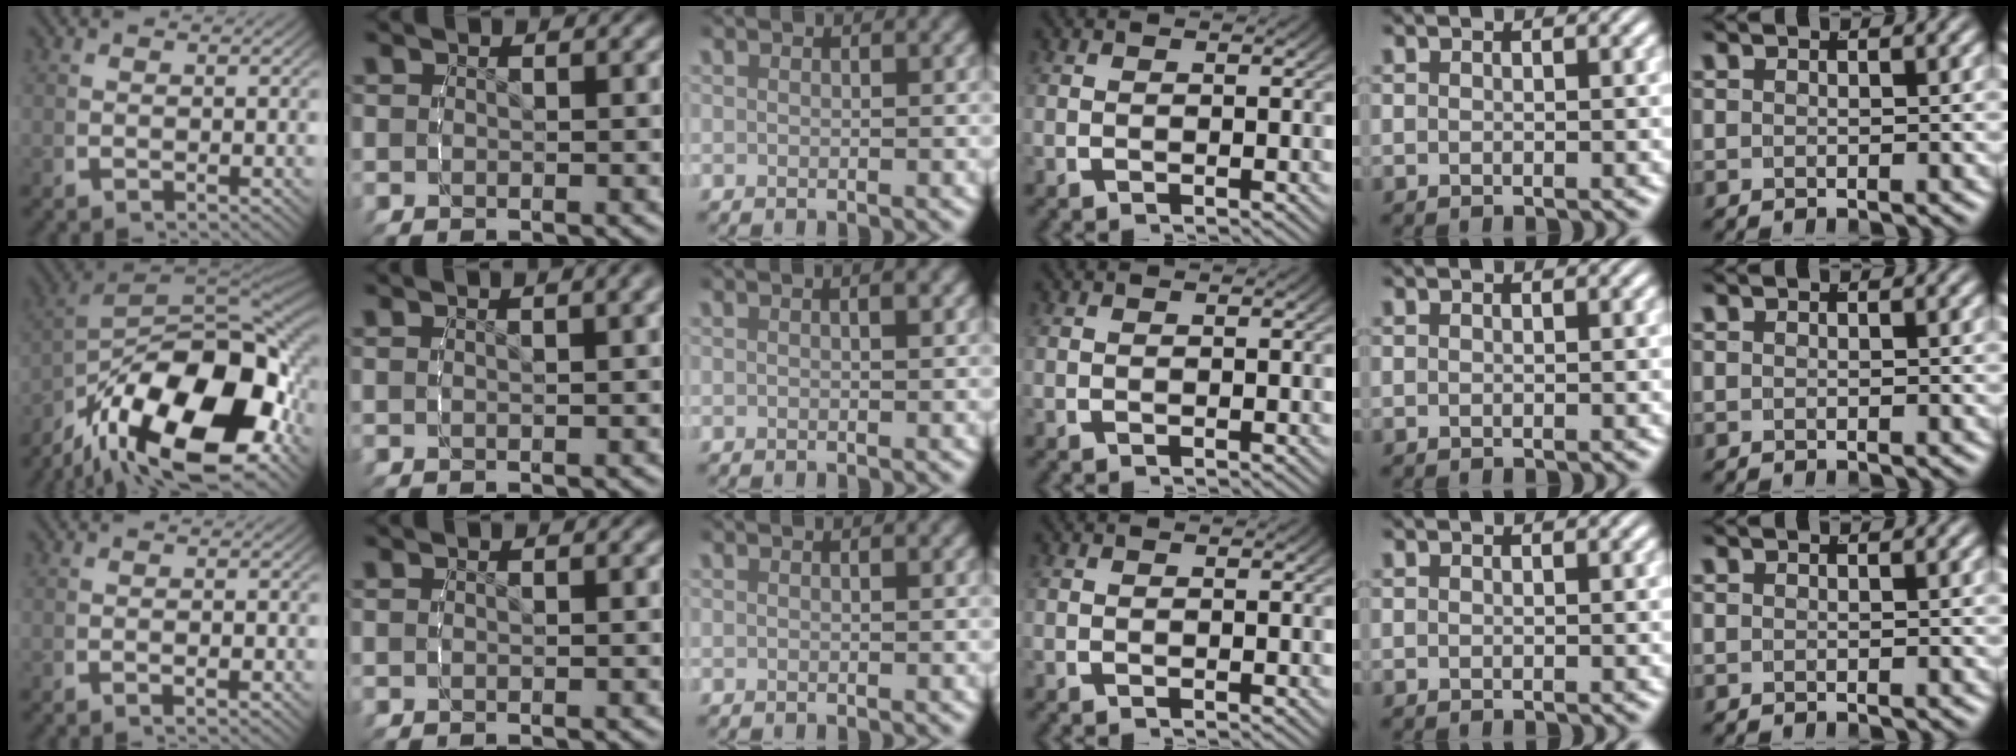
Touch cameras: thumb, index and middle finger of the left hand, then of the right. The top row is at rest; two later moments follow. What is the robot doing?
{"motion": "lift_and_place", "object": "screwdriver"}